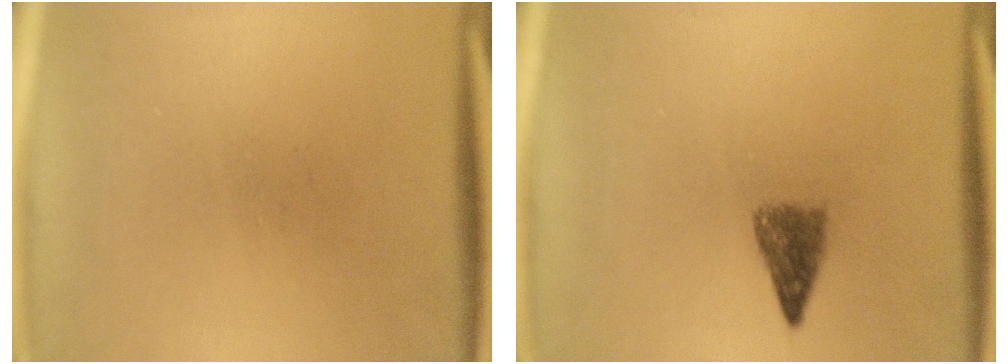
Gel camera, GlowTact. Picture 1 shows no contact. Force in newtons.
{"total": 2.9}